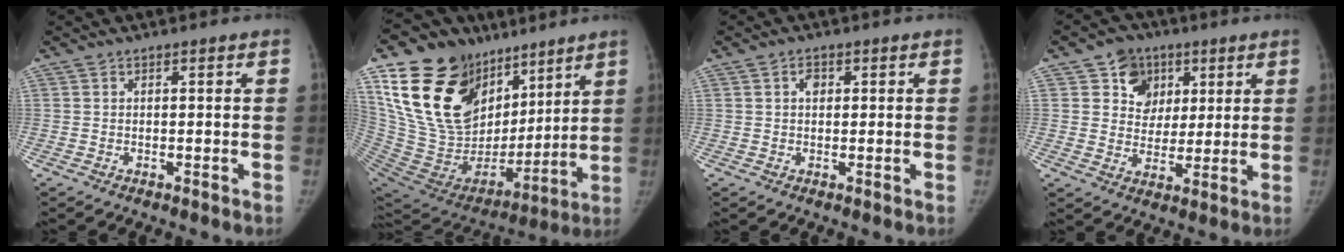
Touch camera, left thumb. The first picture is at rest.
{"total": 29.5, "force": [15.1, 18.7, 17.0], "torque": [-0.277, -0.017, 0.290]}
{"total": 2.0, "force": [0.7, 1.5, 1.1], "torque": [-0.009, 0.001, 0.007]}
{"total": 9.4, "force": [4.0, 8.1, 2.6], "torque": [0.002, -0.010, 0.064]}